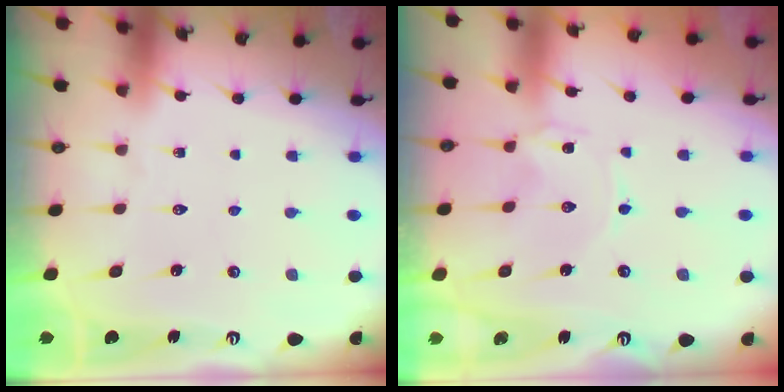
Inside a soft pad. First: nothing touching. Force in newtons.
{"total": 0.0}